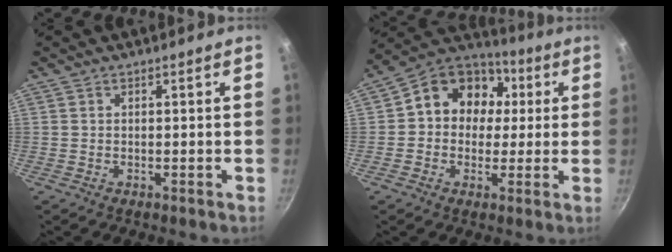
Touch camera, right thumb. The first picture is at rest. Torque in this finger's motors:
{"motor_torque": [-0.16, 0.52, -0.03, 0.01, 0.08]}